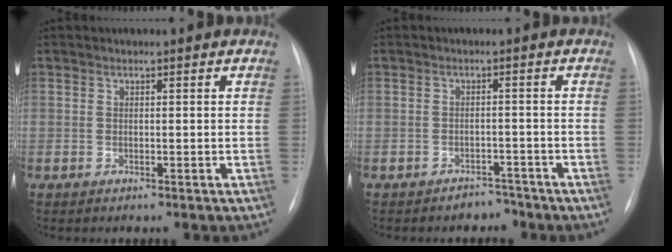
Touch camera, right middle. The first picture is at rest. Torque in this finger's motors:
{"motor_torque": [0.14, -0.15, -0.01, -0.02]}